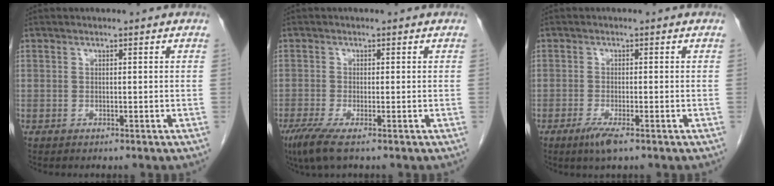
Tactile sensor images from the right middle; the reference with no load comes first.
{"total": 4.1, "force": [-2.3, 0.4, 3.3], "torque": [-0.071, -0.017, -0.045]}
{"total": 3.1, "force": [-1.9, 0.3, 2.4], "torque": [-0.050, -0.008, -0.035]}